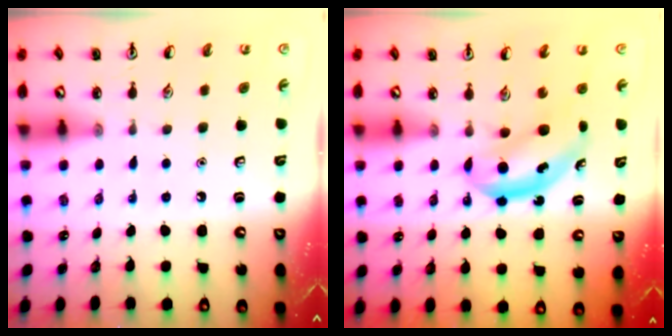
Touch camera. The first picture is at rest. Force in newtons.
{"total": 5.6, "press": 5.5, "slide": 1.2}